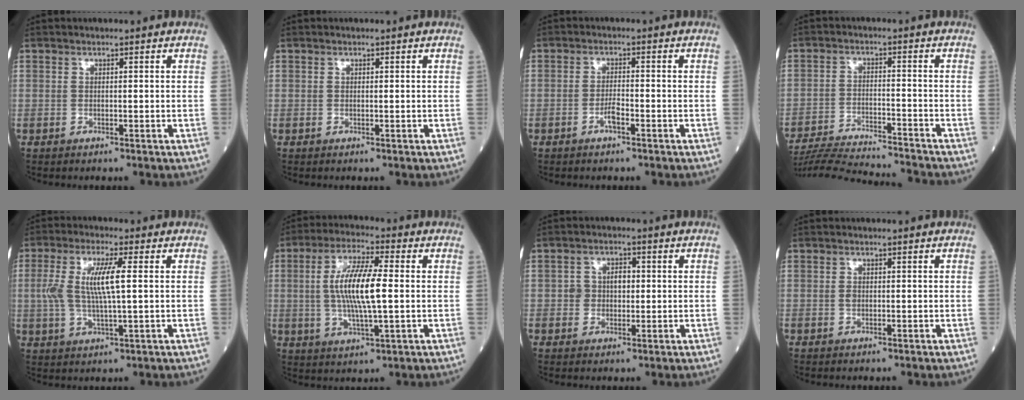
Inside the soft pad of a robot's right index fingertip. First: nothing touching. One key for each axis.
{"total": 0.0}
{"total": 2.2, "fx": -1.2, "fy": 0.3, "fz": 1.8, "tx": -0.031, "ty": 0.002, "tz": -0.025}
{"total": 15.4, "fx": -14.8, "fy": 0.2, "fz": 4.4, "tx": -0.074, "ty": -0.016, "tz": -0.228}
{"total": 8.3, "fx": 1.0, "fy": 1.3, "fz": 8.1, "tx": -0.179, "ty": 0.007, "tz": 0.020}
{"total": 11.1, "fx": 0.4, "fy": 1.8, "fz": 10.9, "tx": -0.215, "ty": 0.004, "tz": 0.007}
{"total": 3.9, "fx": 0.2, "fy": 2.9, "fz": 2.6, "tx": -0.037, "ty": 0.016, "tz": 0.005}
{"total": 0.8, "fx": -0.1, "fy": 0.6, "fz": 0.6, "tx": -0.014, "ty": 0.001, "tz": -0.002}